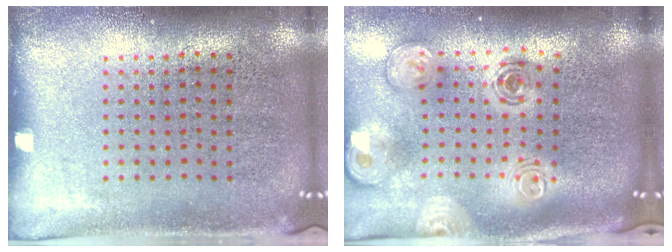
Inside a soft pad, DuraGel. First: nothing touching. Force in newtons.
{"total": 2.3, "press": 1.8, "slide": 1.5}